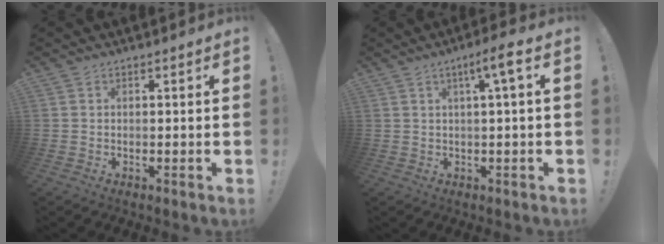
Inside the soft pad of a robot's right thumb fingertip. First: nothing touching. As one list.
[{"total": 5.9, "force": [1.8, 0.1, 5.7], "torque": [-0.091, -0.005, 0.020]}]